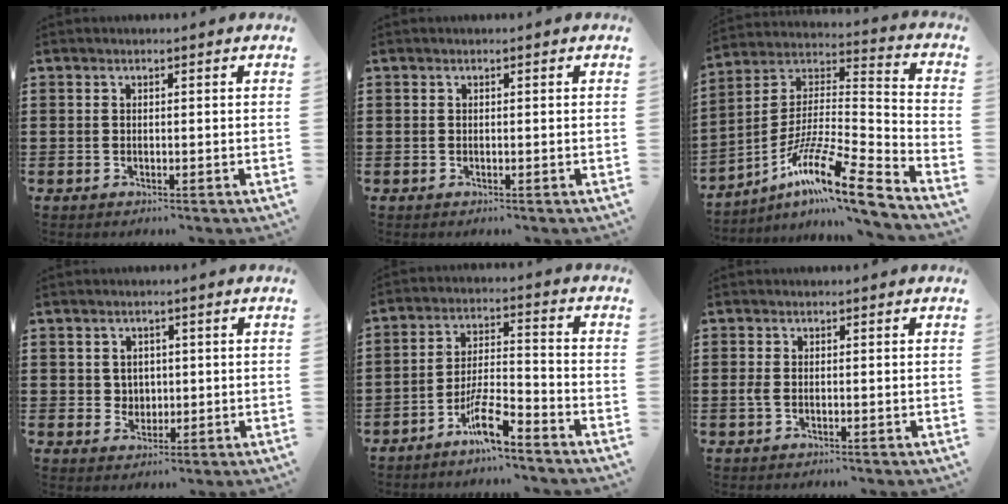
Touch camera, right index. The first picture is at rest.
{"total": 0.0}
{"total": 13.5, "force": [-9.5, 1.5, 9.6], "torque": [-0.175, 0.003, -0.181]}
{"total": 2.6, "force": [0.8, 2.3, 0.6], "torque": [-0.021, 0.011, 0.013]}
{"total": 7.6, "force": [-5.7, 1.2, 4.9], "torque": [-0.105, 0.001, -0.109]}
{"total": 1.1, "force": [-0.2, 0.4, 1.0], "torque": [-0.028, -0.004, -0.006]}